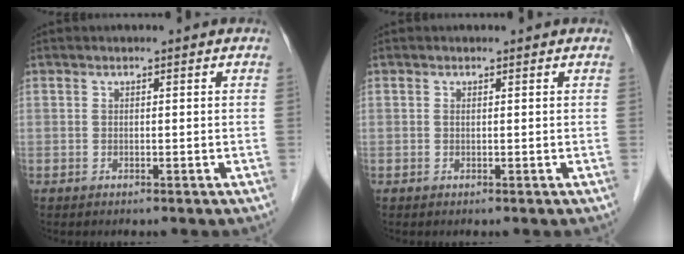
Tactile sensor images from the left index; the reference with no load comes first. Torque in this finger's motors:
{"motor_torque": [-0.12, -0.09, -0.06, -0.01]}